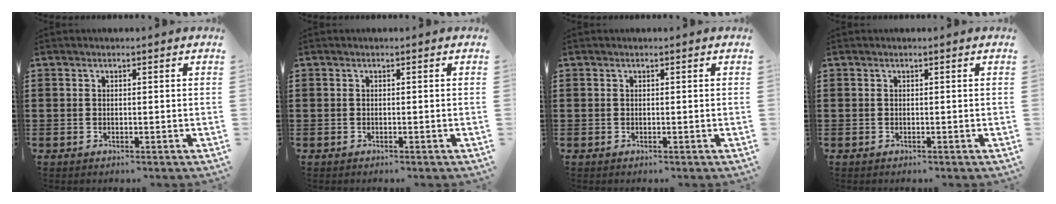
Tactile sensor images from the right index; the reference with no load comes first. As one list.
[{"total": 0.0}, {"total": 0.0}, {"total": 0.0}]